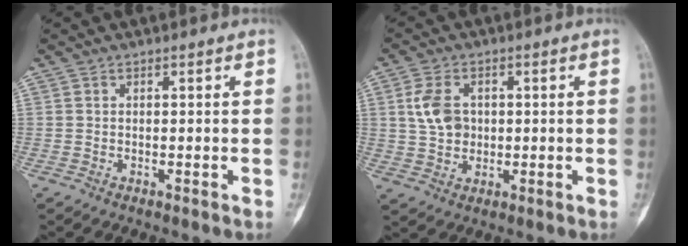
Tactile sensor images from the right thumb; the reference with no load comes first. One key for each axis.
{"total": 6.6, "fx": 1.0, "fy": 4.8, "fz": 4.4, "tx": -0.078, "ty": 0.001, "tz": 0.022}